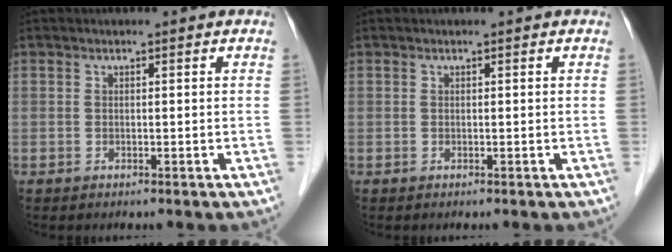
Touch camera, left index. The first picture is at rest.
{"total": 0.0}